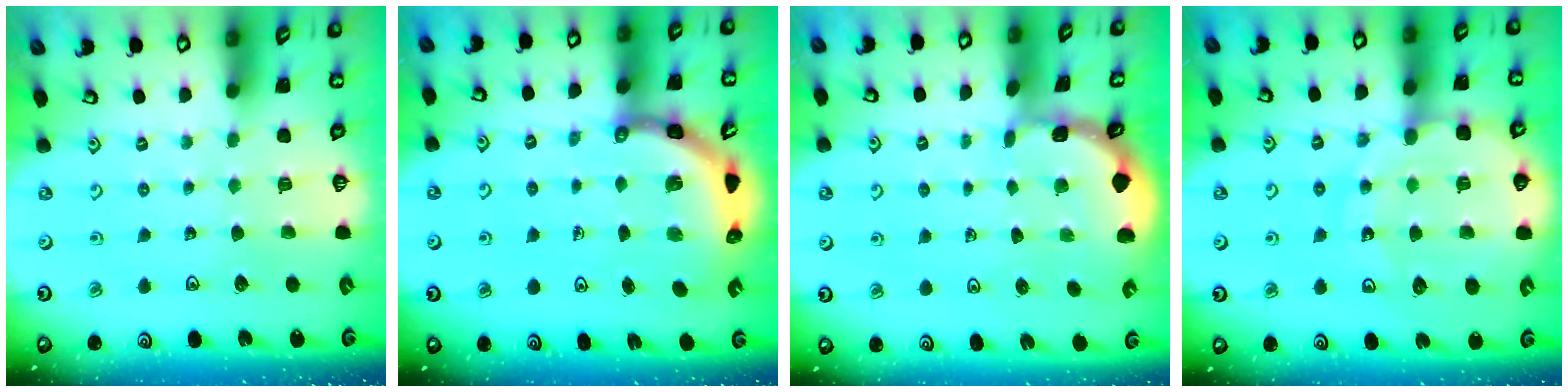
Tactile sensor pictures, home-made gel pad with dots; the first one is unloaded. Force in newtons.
{"total": 5.6, "press": 5.4, "slide": 1.6}
{"total": 1.2, "press": 1.2, "slide": 0.1}
{"total": 16.4, "press": 16.1, "slide": 3.3}